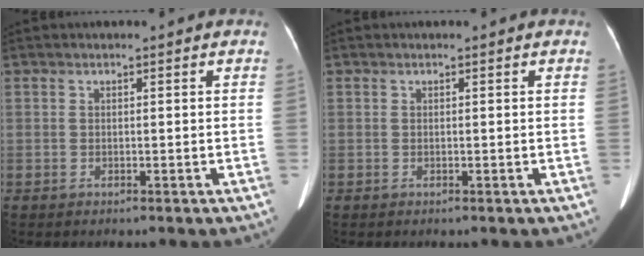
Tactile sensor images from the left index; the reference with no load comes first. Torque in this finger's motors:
{"motor_torque": [0.03, 0.03, 0.00, 0.00]}